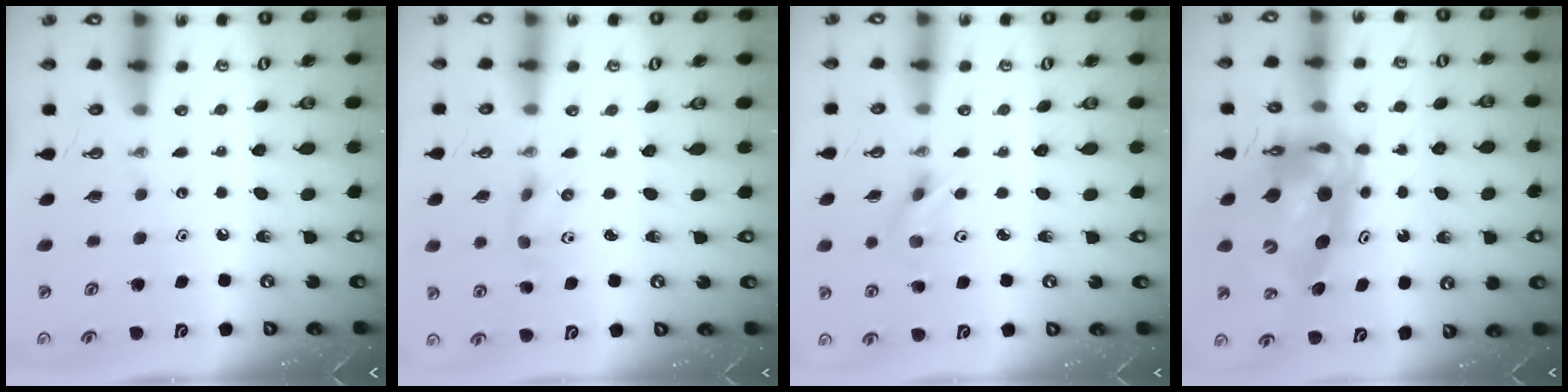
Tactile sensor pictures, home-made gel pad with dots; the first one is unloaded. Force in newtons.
{"total": 2.3, "press": 2.0, "slide": 1.1}
{"total": 2.9, "press": 2.7, "slide": 1.2}
{"total": 15.1, "press": 15.1, "slide": 1.4}